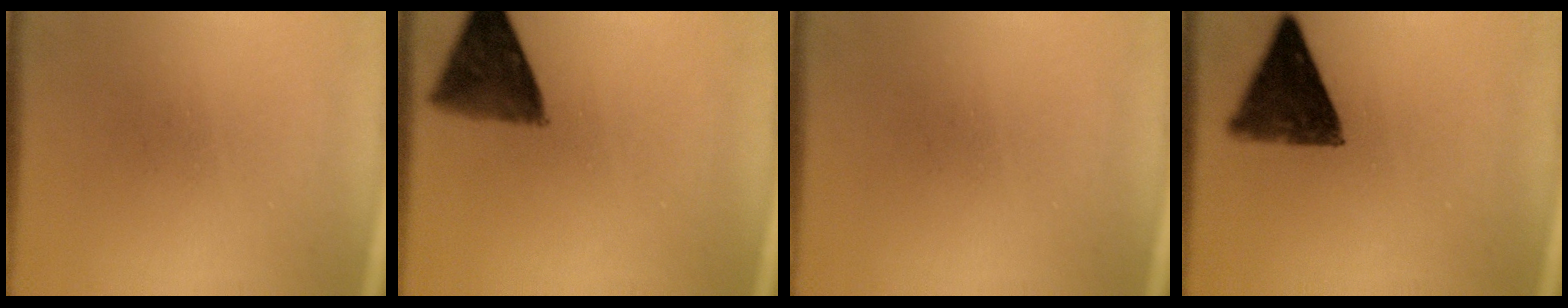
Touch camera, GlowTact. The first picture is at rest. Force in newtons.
{"total": 9.0}
{"total": 0.0}
{"total": 10.3}